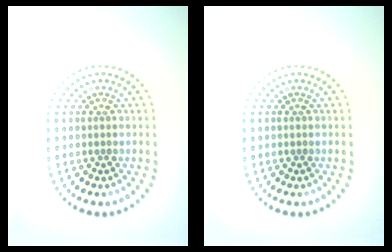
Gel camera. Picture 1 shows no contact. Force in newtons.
{"total": 0.0}